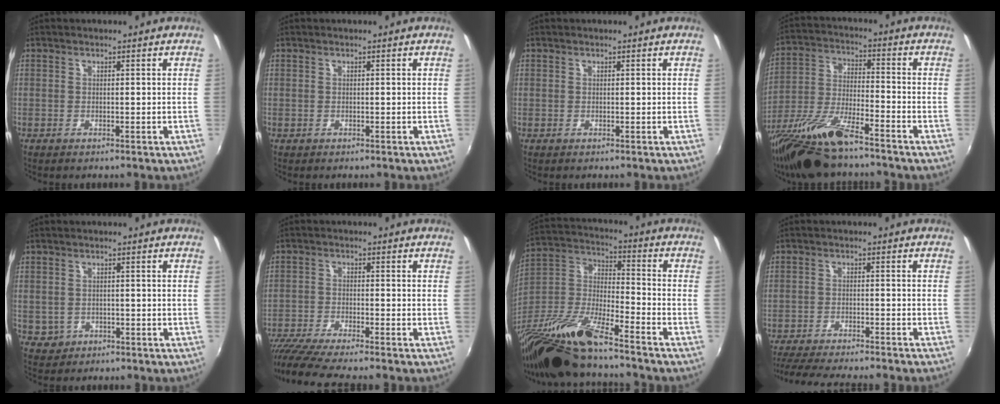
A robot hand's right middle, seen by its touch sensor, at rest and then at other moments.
{"total": 0.0}
{"total": 0.0}
{"total": 15.3, "force": [-11.8, 3.1, 9.3], "torque": [-0.197, -0.031, -0.223]}
{"total": 2.7, "force": [-0.5, 2.5, 0.9], "torque": [-0.022, 0.000, 0.001]}
{"total": 10.5, "force": [-9.1, -0.3, 5.2], "torque": [-0.120, -0.038, -0.160]}
{"total": 18.7, "force": [-14.4, 3.3, 11.6], "torque": [-0.232, -0.019, -0.283]}
{"total": 10.6, "force": [-9.6, -0.2, 4.6], "torque": [-0.109, -0.016, -0.149]}